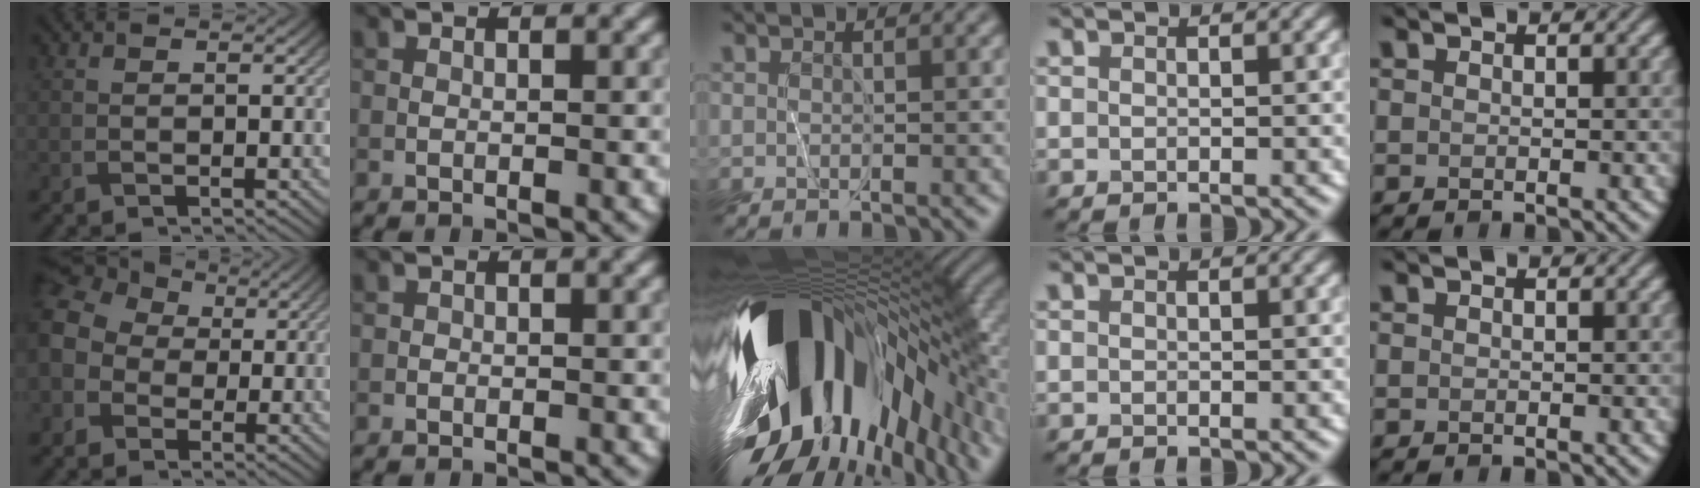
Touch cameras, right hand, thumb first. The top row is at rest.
{"thumb": {"total": 10.6, "force": [-0.4, 9.2, 5.2], "torque": [-0.156, -0.003, -0.041]}, "middle": {"total": 18.1, "force": [-3.8, 8.9, 15.3], "torque": [-0.280, -0.041, -0.055]}}